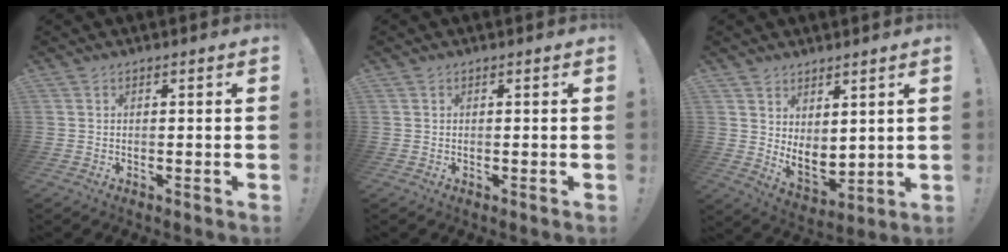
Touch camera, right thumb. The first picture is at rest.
{"total": 0.0}
{"total": 6.9, "force": [3.7, 4.4, 3.9], "torque": [-0.045, -0.047, 0.077]}